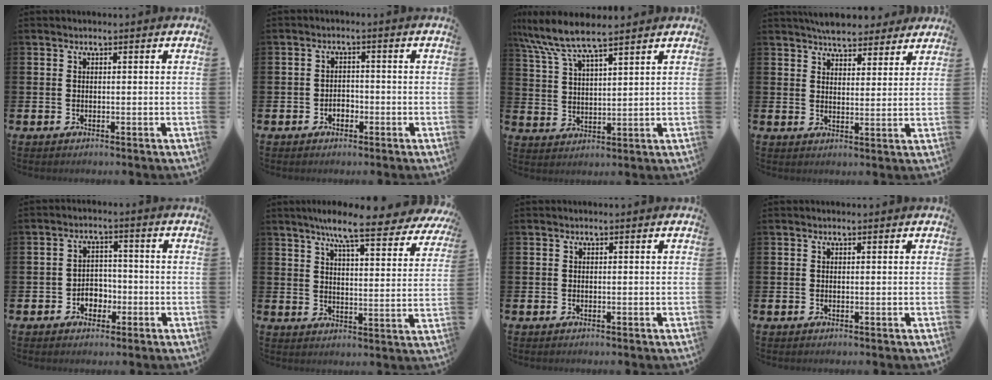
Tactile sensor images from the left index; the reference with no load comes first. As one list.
[{"total": 1.9, "force": [-1.0, 1.4, 0.8], "torque": [-0.018, 0.003, -0.022]}, {"total": 7.6, "force": [6.8, 1.0, 3.3], "torque": [-0.094, -0.023, 0.121]}, {"total": 5.8, "force": [5.6, 1.5, 0.8], "torque": [-0.020, -0.028, 0.101]}, {"total": 3.2, "force": [-1.7, 2.5, 1.2], "torque": [-0.021, 0.003, -0.041]}, {"total": 9.2, "force": [7.8, 1.1, 4.6], "torque": [-0.093, -0.043, 0.132]}, {"total": 0.0}, {"total": 0.0}]